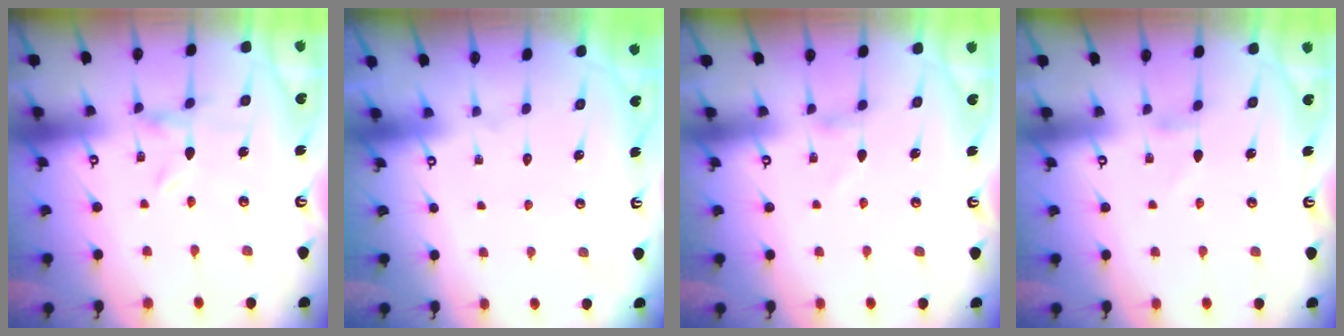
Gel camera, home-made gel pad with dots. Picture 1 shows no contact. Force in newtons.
{"total": 1.8, "press": 1.8, "slide": 0.1}
{"total": 0.8, "press": 0.8, "slide": 0.3}
{"total": 0.0}